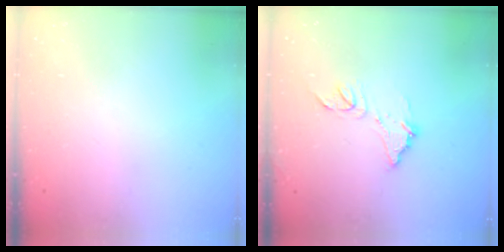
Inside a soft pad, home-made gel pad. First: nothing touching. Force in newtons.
{"total": 10.1, "press": 10.1, "slide": 0.7}